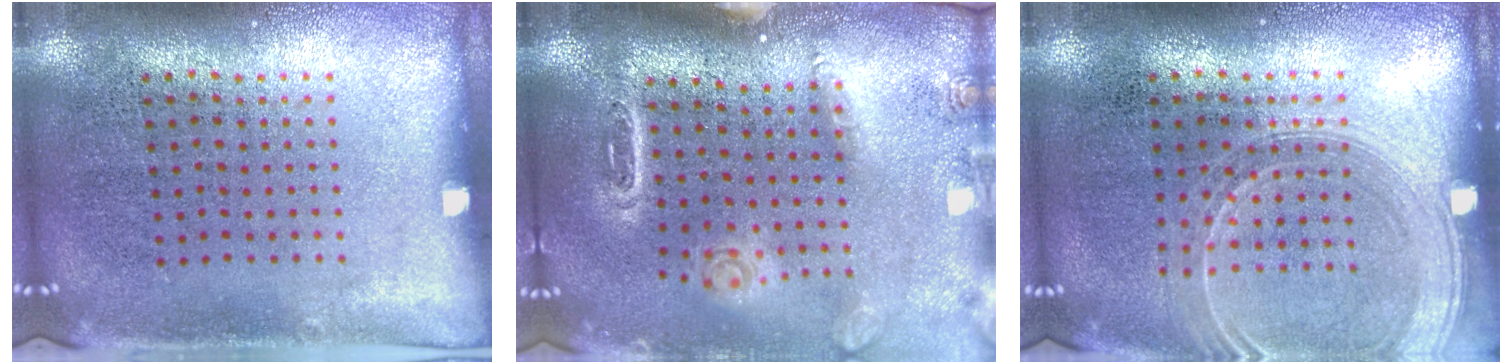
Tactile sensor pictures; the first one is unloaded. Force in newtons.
{"total": 1.5, "press": 1.5, "slide": 0.3}
{"total": 1.5, "press": 1.5, "slide": 0.4}